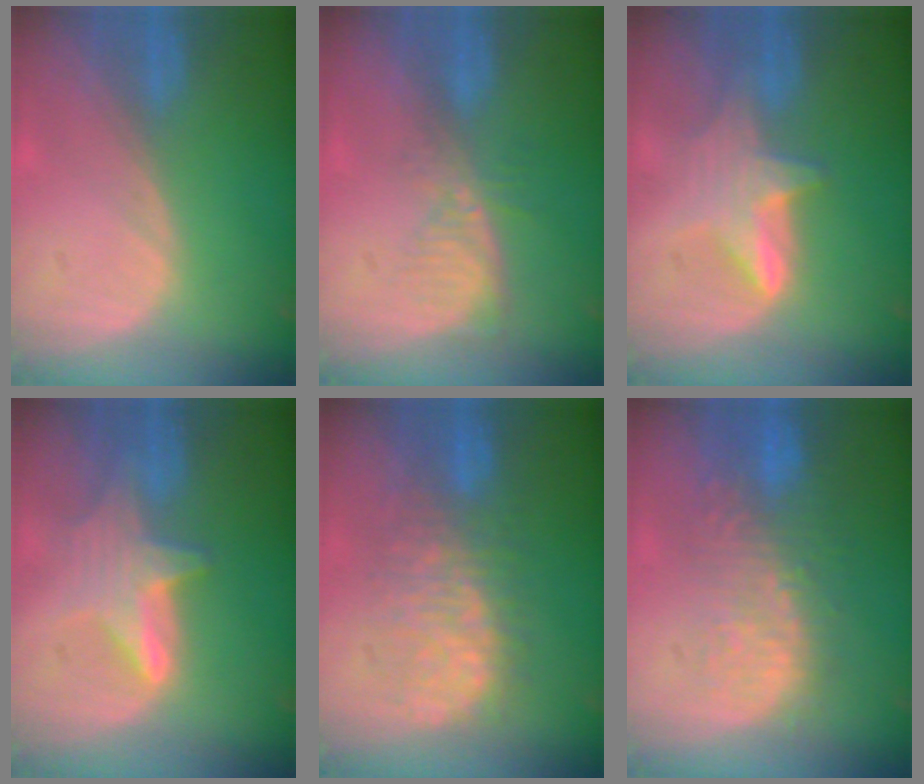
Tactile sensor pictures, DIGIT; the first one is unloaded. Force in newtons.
{"total": 5.5, "press": 4.6, "slide": 3.0}
{"total": 5.8, "press": 5.8, "slide": 0.8}
{"total": 6.6, "press": 6.2, "slide": 2.1}
{"total": 8.8, "press": 8.8, "slide": 0.6}
{"total": 11.1, "press": 9.7, "slide": 5.5}